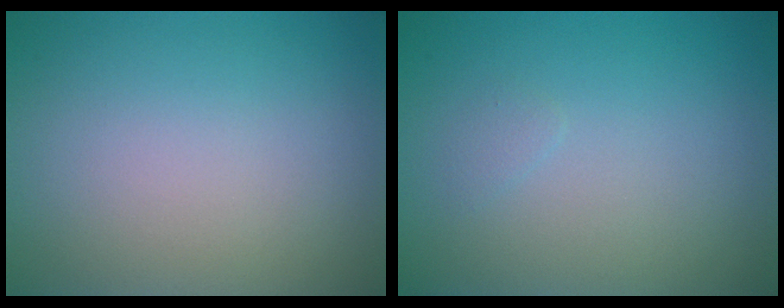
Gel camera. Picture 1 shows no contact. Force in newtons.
{"total": 0.5, "press": 0.5, "slide": 0.0}